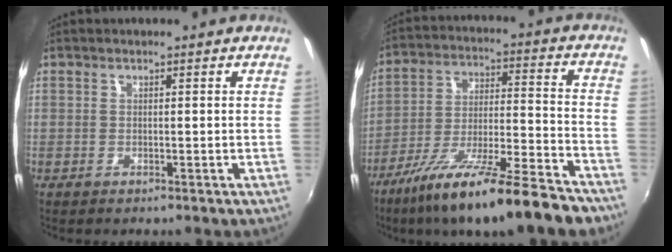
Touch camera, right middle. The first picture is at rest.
{"total": 22.2, "force": [-17.0, 3.0, 14.0], "torque": [-0.245, -0.044, -0.267]}